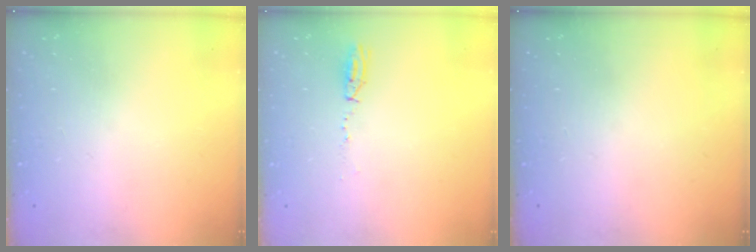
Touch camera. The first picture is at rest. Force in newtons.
{"total": 3.9, "press": 3.8, "slide": 0.9}
{"total": 0.0}